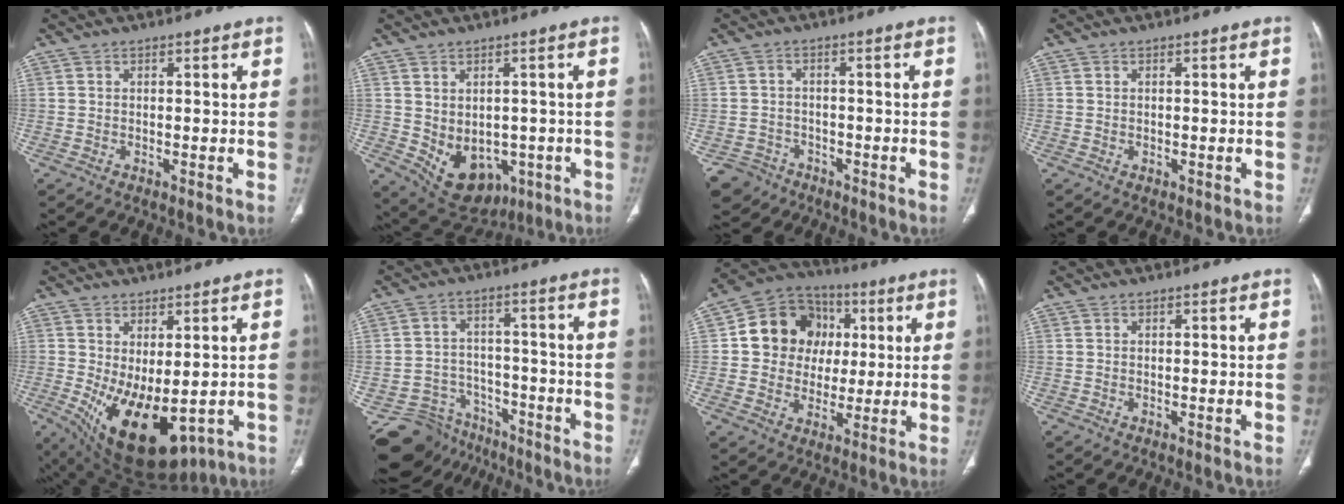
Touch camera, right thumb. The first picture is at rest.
{"total": 11.8, "force": [-3.2, 8.8, 7.2], "torque": [-0.084, 0.009, -0.018]}
{"total": 5.4, "force": [-3.3, 4.2, 0.4], "torque": [-0.005, 0.023, -0.053]}
{"total": 0.0}
{"total": 15.8, "force": [-3.5, 8.0, 13.2], "torque": [-0.210, -0.018, -0.020]}
{"total": 12.7, "force": [-10.0, 7.8, -0.1], "torque": [0.001, 0.086, -0.147]}
{"total": 14.6, "force": [2.3, 13.0, 6.2], "torque": [-0.062, 0.013, 0.037]}
{"total": 0.0}